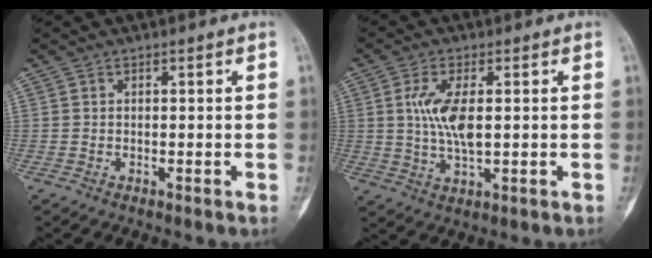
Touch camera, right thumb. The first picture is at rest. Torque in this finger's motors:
{"motor_torque": [1.23, 1.60, 0.65, -0.50, 0.52]}